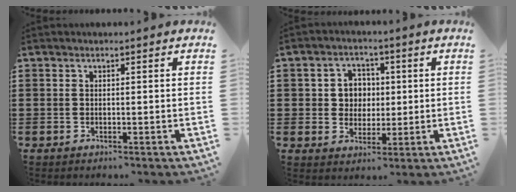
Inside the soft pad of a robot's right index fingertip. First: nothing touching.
{"total": 4.9, "force": [0.4, 4.5, 1.7], "torque": [-0.045, 0.012, 0.002]}